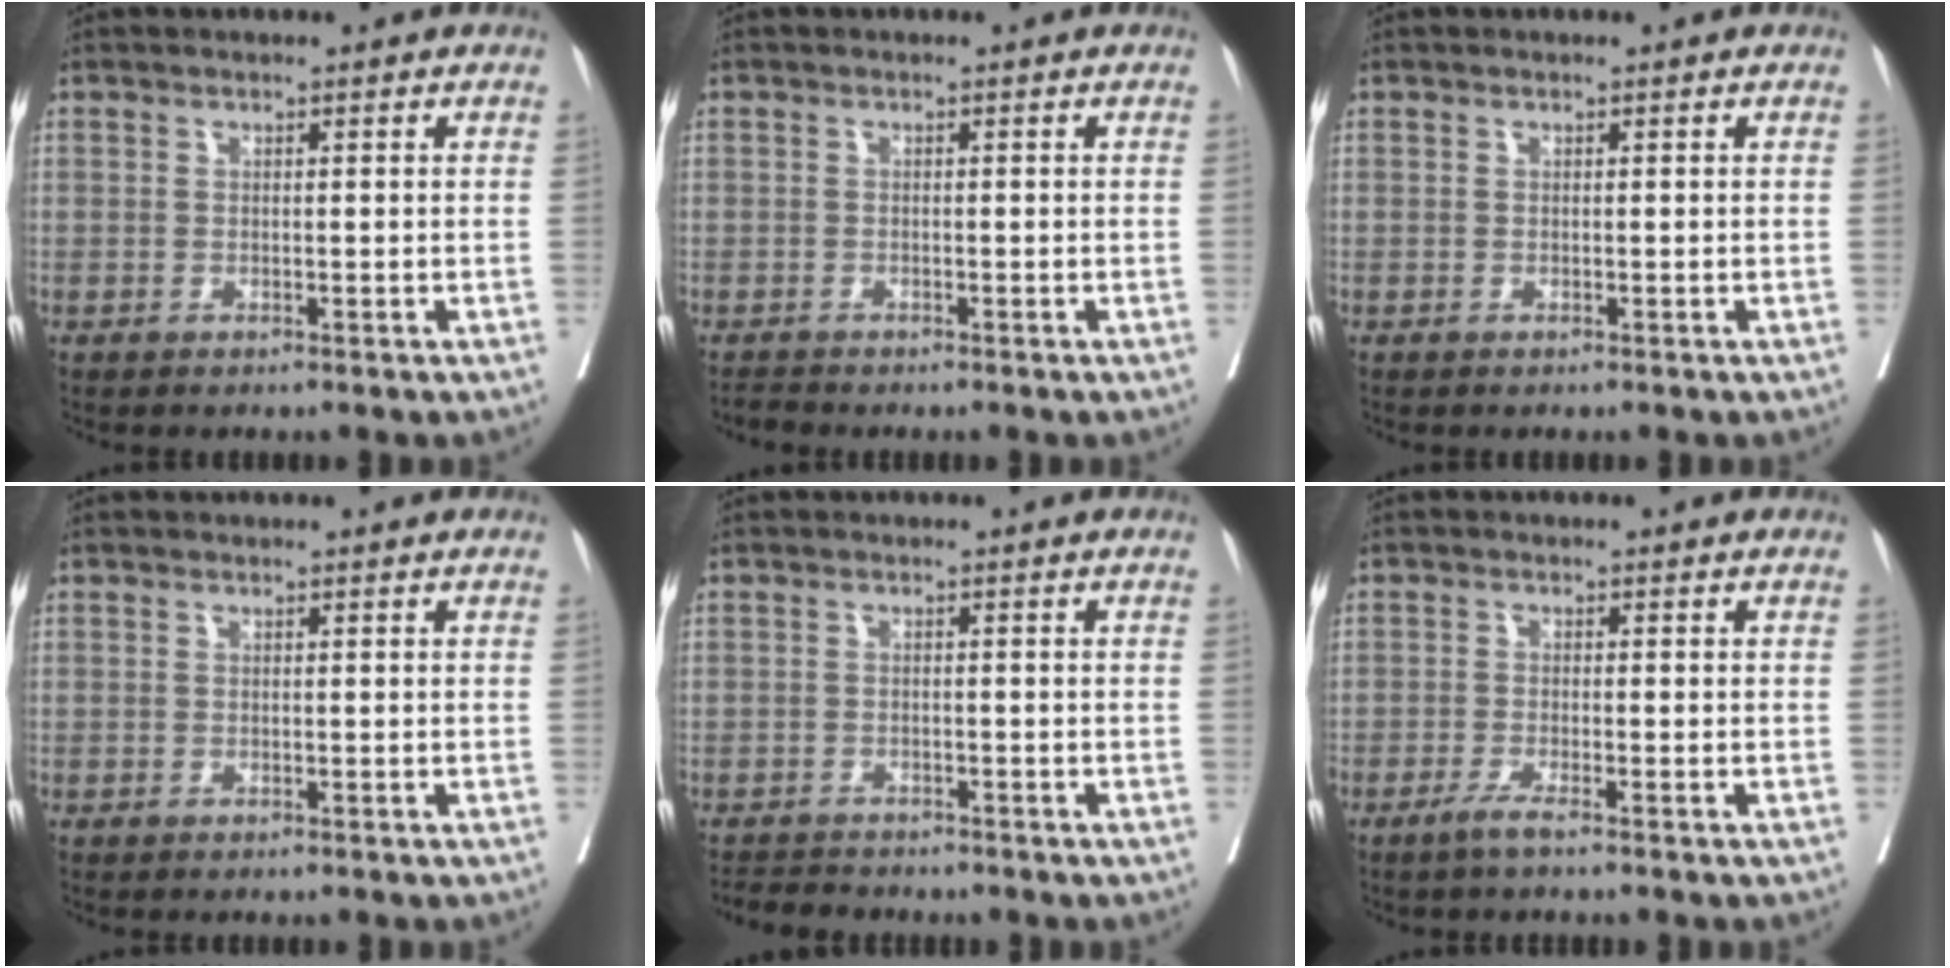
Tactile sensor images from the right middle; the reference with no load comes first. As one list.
[{"total": 0.8, "force": [-0.8, -0.1, -0.1], "torque": [-0.001, -0.005, -0.015]}, {"total": 0.0}, {"total": 0.0}, {"total": 3.6, "force": [-3.5, 0.9, 0.3], "torque": [-0.005, -0.010, -0.057]}, {"total": 2.0, "force": [-1.5, -0.3, 1.3], "torque": [-0.030, -0.004, -0.033]}]